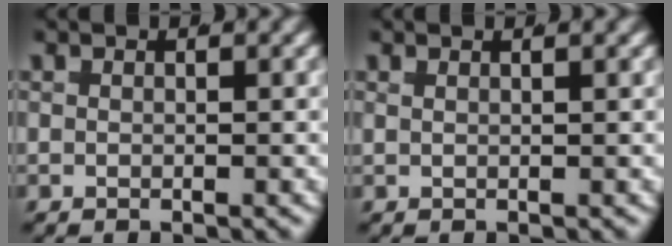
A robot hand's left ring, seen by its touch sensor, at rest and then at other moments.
{"total": 0.8, "force": [0.7, 0.1, 0.4], "torque": [-0.003, 0.006, 0.010]}